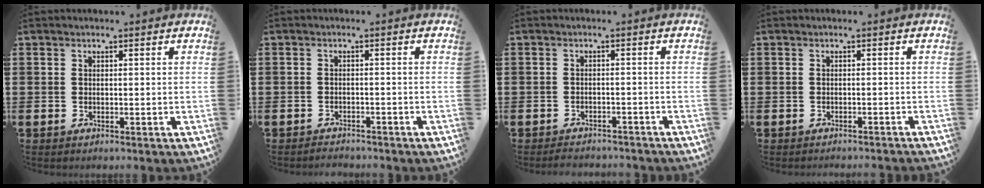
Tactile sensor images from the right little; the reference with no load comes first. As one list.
[{"total": 1.3, "force": [-1.3, 0.0, -0.1], "torque": [-0.003, 0.003, -0.027]}, {"total": 1.6, "force": [-1.6, 0.1, 0.0], "torque": [-0.006, 0.002, -0.034]}, {"total": 0.7, "force": [-0.7, -0.1, 0.0], "torque": [0.000, -0.001, -0.015]}]